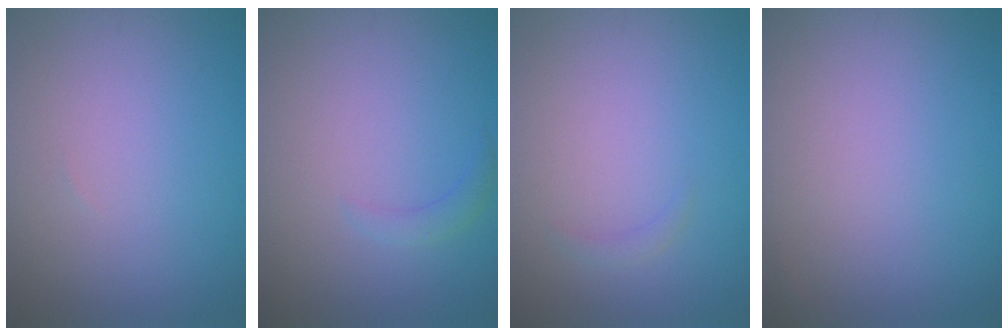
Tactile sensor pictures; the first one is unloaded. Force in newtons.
{"total": 1.3, "press": 1.3, "slide": 0.1}
{"total": 0.7, "press": 0.7, "slide": 0.1}
{"total": 0.0}